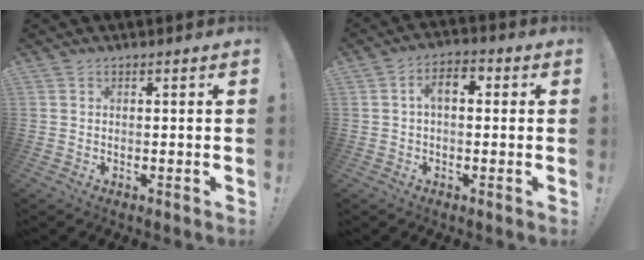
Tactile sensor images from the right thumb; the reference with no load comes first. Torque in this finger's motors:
{"motor_torque": [0.03, 0.86, 0.70, -0.21, 0.00]}